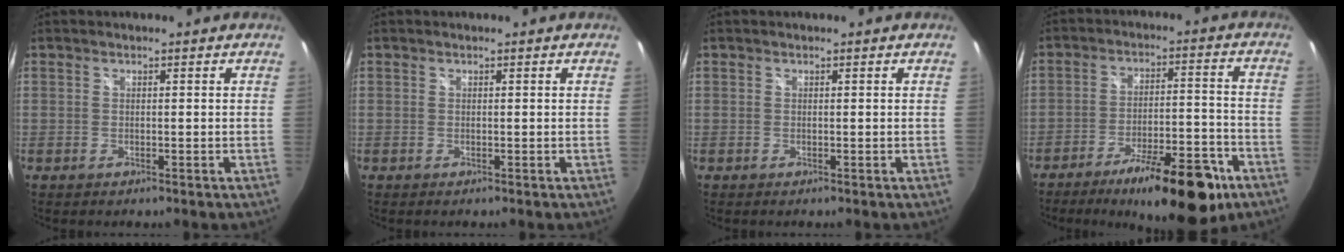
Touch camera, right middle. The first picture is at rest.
{"total": 0.0}
{"total": 0.0}
{"total": 17.0, "force": [-11.1, 4.7, 12.0], "torque": [-0.183, -0.010, -0.159]}